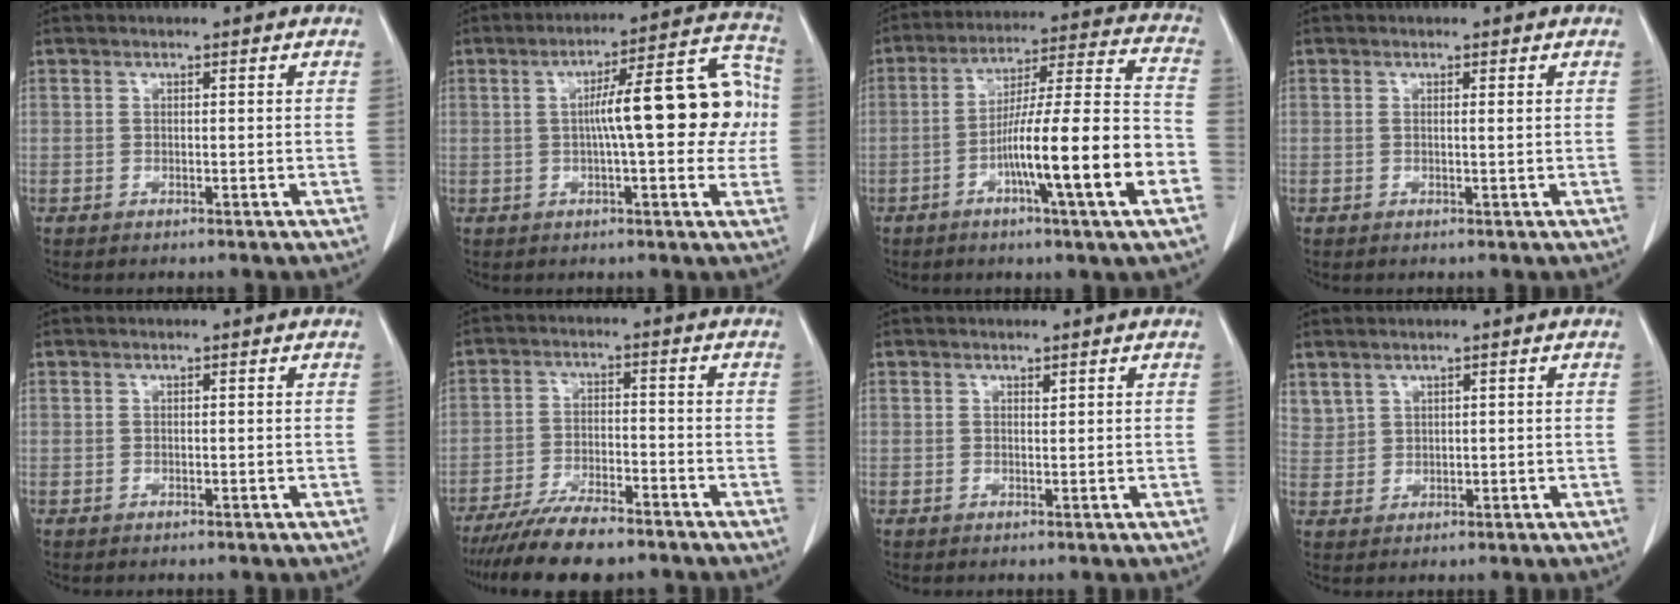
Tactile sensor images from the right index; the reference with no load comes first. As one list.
[{"total": 15.0, "force": [0.9, 3.2, 14.6], "torque": [-0.193, 0.046, 0.011]}, {"total": 17.8, "force": [-5.9, 0.3, 16.7], "torque": [-0.255, 0.007, -0.095]}, {"total": 0.5, "force": [0.2, -0.1, 0.5], "torque": [-0.007, 0.000, 0.002]}, {"total": 0.0}, {"total": 9.8, "force": [-8.2, 2.2, 4.9], "torque": [-0.077, -0.019, -0.139]}, {"total": 0.5, "force": [0.4, 0.2, 0.2], "torque": [-0.002, -0.004, 0.006]}, {"total": 3.8, "force": [2.5, 2.7, 0.9], "torque": [-0.022, 0.010, 0.064]}]